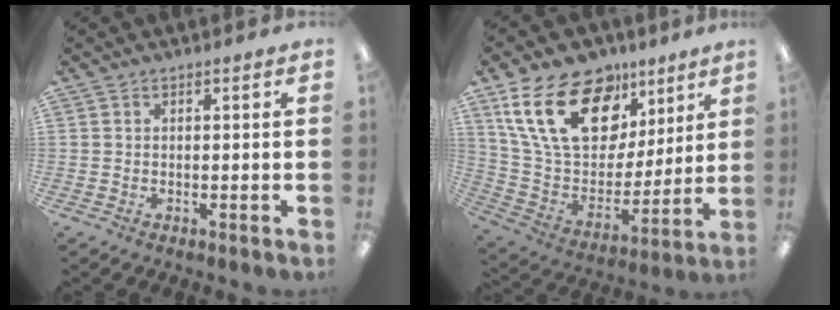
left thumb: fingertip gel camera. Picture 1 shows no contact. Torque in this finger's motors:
{"motor_torque": [0.46, 0.60, 1.75, -1.05, 0.57]}